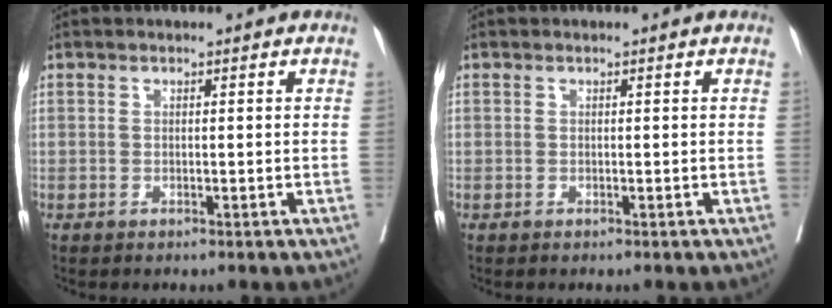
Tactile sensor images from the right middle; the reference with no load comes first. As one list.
[{"total": 0.0}]